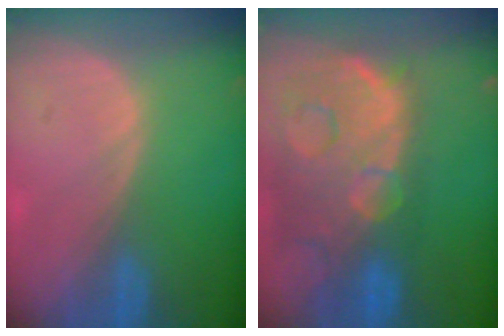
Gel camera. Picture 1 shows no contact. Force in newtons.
{"total": 14.6, "press": 11.8, "slide": 8.5}